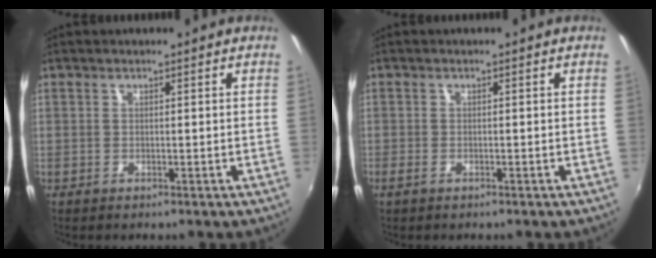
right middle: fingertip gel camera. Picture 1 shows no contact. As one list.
[{"total": 1.4, "force": [-1.2, 0.3, 0.8], "torque": [-0.014, -0.003, -0.018]}]